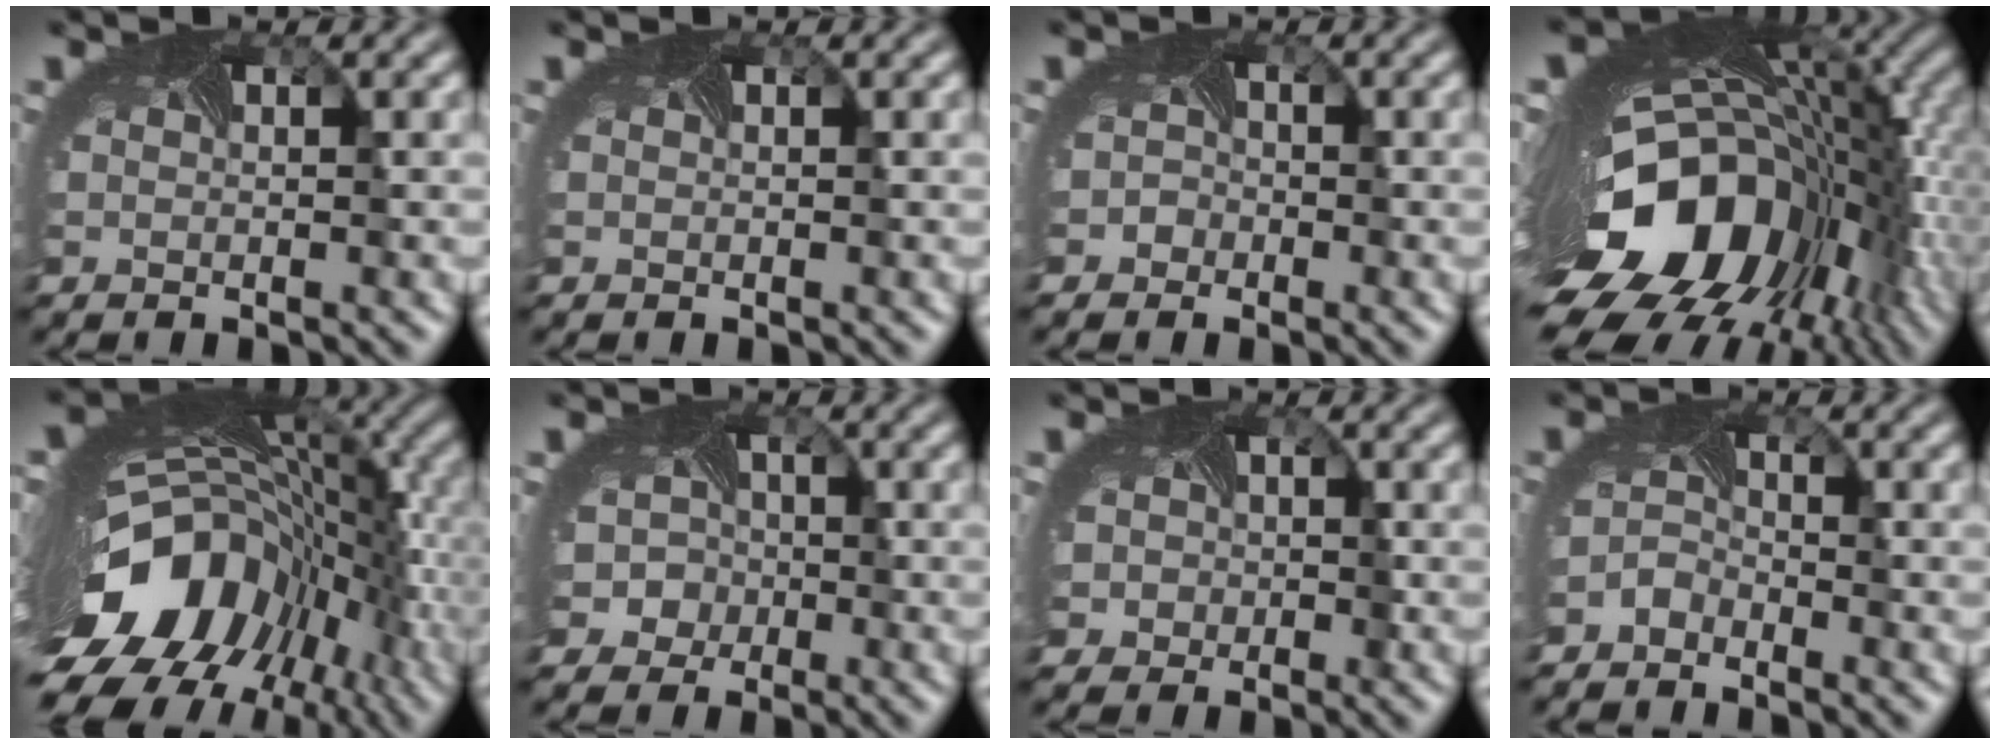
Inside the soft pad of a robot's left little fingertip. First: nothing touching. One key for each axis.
{"total": 0.0}
{"total": 1.5, "fx": -0.9, "fy": 1.1, "fz": 0.0, "tx": 0.014, "ty": -0.002, "tz": -0.016}
{"total": 18.8, "fx": -4.8, "fy": 11.5, "fz": 14.1, "tx": -0.256, "ty": -0.077, "tz": -0.046}
{"total": 16.4, "fx": -4.8, "fy": 10.4, "fz": 11.7, "tx": -0.217, "ty": -0.045, "tz": -0.062}
{"total": 5.9, "fx": -1.5, "fy": 5.4, "fz": 1.9, "tx": -0.015, "ty": 0.005, "tz": -0.046}
{"total": 5.3, "fx": -0.4, "fy": 4.7, "fz": 2.4, "tx": -0.024, "ty": 0.011, "tz": -0.032}
{"total": 1.8, "fx": -1.7, "fy": 0.5, "fz": 0.0, "tx": -0.007, "ty": 0.001, "tz": -0.036}